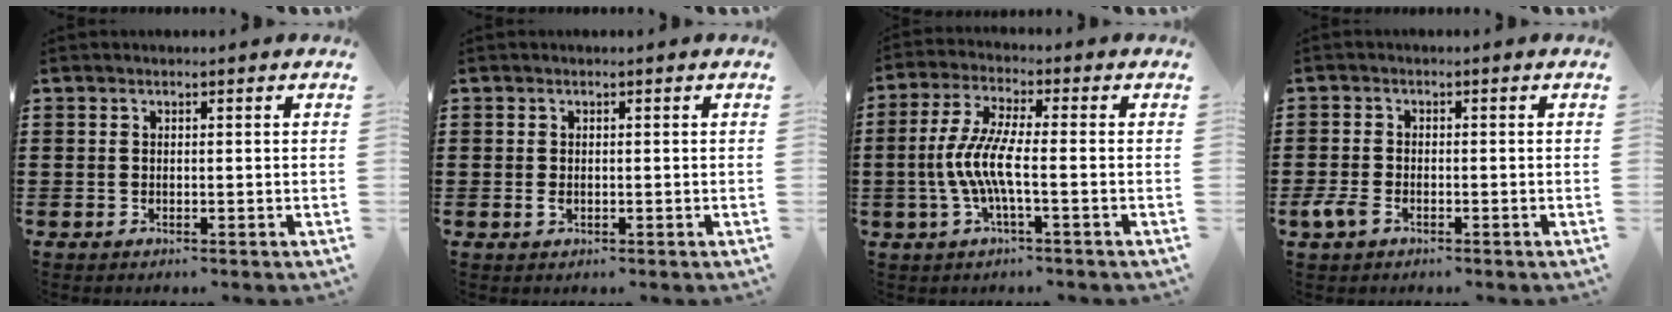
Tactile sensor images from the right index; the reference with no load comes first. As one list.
[{"total": 1.0, "force": [-0.2, 0.6, 0.8], "torque": [-0.017, -0.001, -0.004]}, {"total": 7.2, "force": [-1.8, 1.1, 6.9], "torque": [-0.161, -0.019, -0.043]}, {"total": 2.7, "force": [-1.6, 1.3, 1.7], "torque": [-0.053, -0.006, -0.036]}]